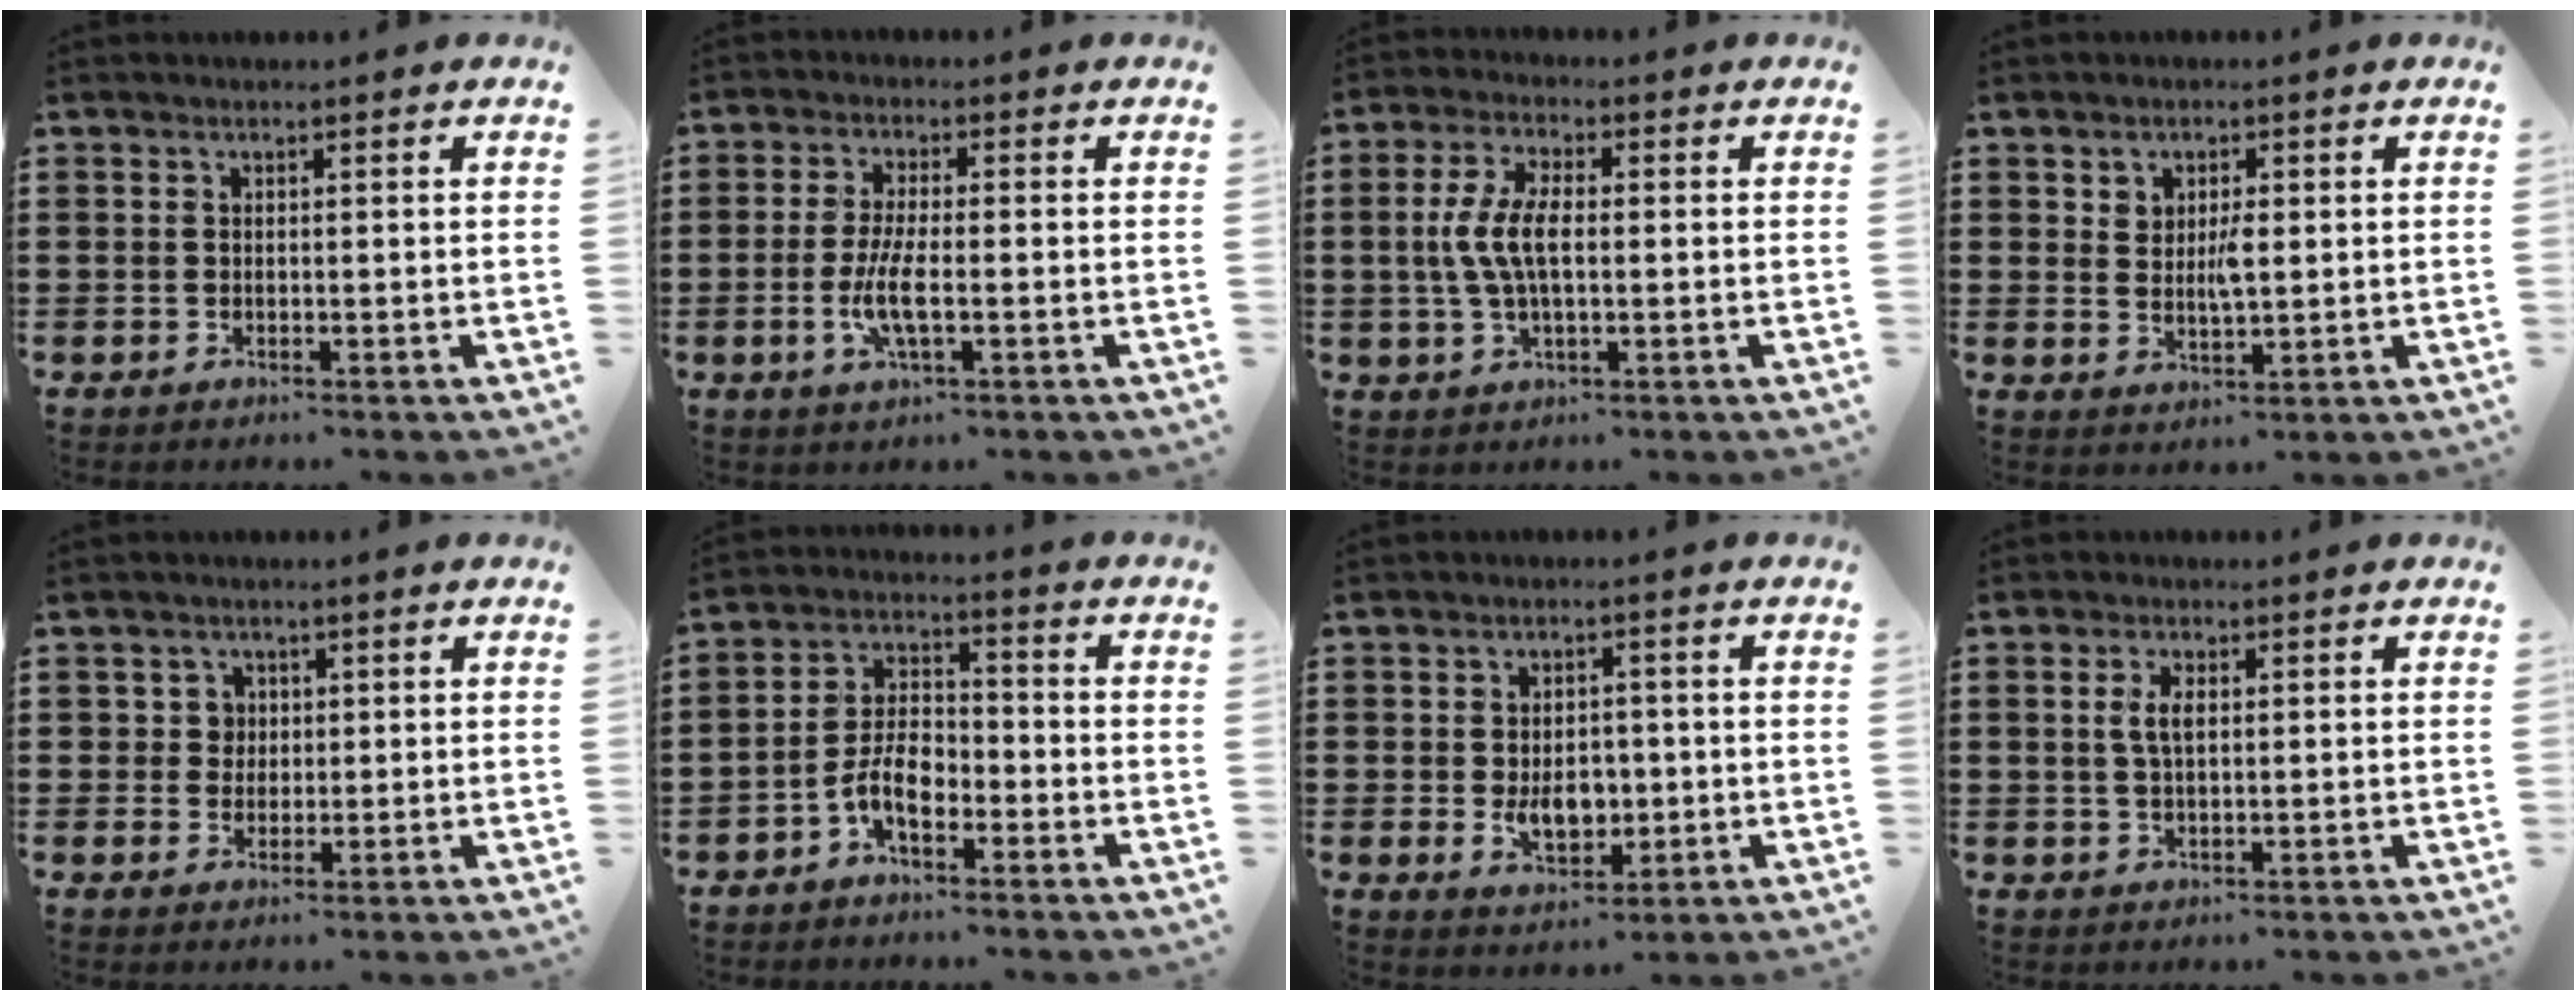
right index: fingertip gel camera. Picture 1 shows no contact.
{"total": 5.6, "force": [-1.5, 1.4, 5.2], "torque": [-0.116, -0.008, -0.034]}
{"total": 6.8, "force": [-0.4, 2.5, 6.3], "torque": [-0.150, -0.008, -0.018]}
{"total": 3.2, "force": [0.8, 1.4, 2.7], "torque": [-0.049, 0.001, 0.012]}
{"total": 2.6, "force": [0.4, 2.4, 0.7], "torque": [-0.024, 0.010, 0.006]}
{"total": 6.0, "force": [-2.9, 2.9, 4.3], "torque": [-0.103, 0.004, -0.062]}
{"total": 5.5, "force": [-0.6, 3.7, 4.1], "torque": [-0.054, -0.001, -0.015]}
{"total": 3.3, "force": [0.6, 1.4, 2.9], "torque": [-0.061, 0.008, 0.008]}